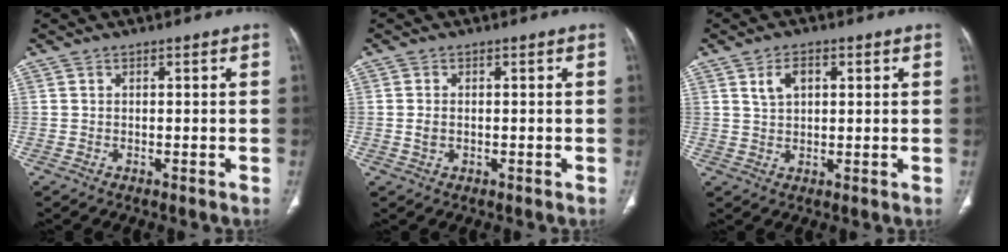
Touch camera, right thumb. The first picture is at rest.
{"total": 1.9, "force": [-0.2, 1.2, 1.4], "torque": [-0.031, 0.002, -0.003]}
{"total": 4.4, "force": [1.8, 2.6, 3.1], "torque": [-0.048, 0.003, 0.036]}